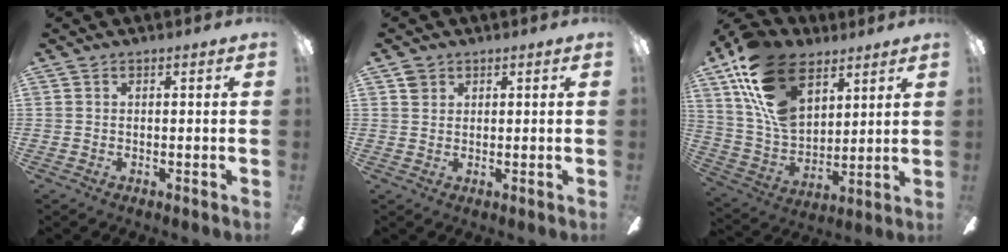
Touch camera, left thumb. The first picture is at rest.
{"total": 1.9, "force": [1.3, 1.4, 0.3], "torque": [0.000, -0.003, 0.023]}
{"total": 20.6, "force": [11.3, 12.2, 12.2], "torque": [-0.257, -0.041, 0.209]}